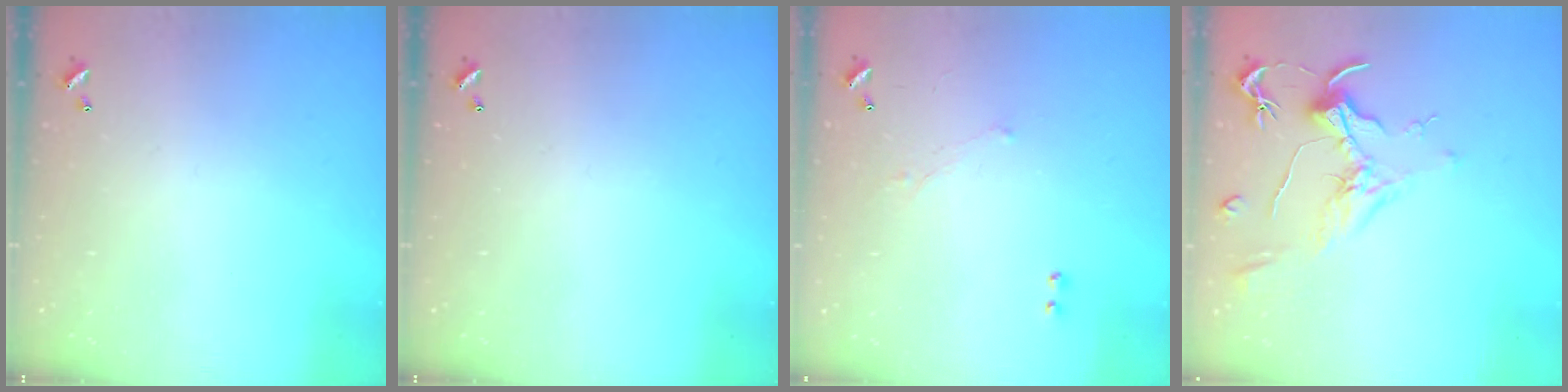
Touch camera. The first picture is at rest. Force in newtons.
{"total": 0.0}
{"total": 1.2, "press": 0.8, "slide": 0.9}
{"total": 2.0, "press": 1.7, "slide": 0.9}